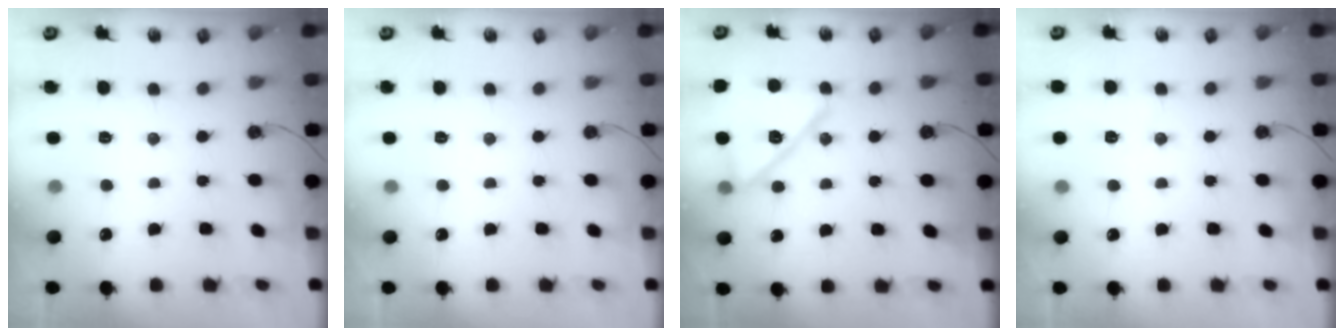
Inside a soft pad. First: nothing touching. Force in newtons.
{"total": 0.0}
{"total": 14.7, "press": 14.7, "slide": 0.5}
{"total": 5.2, "press": 4.7, "slide": 2.1}